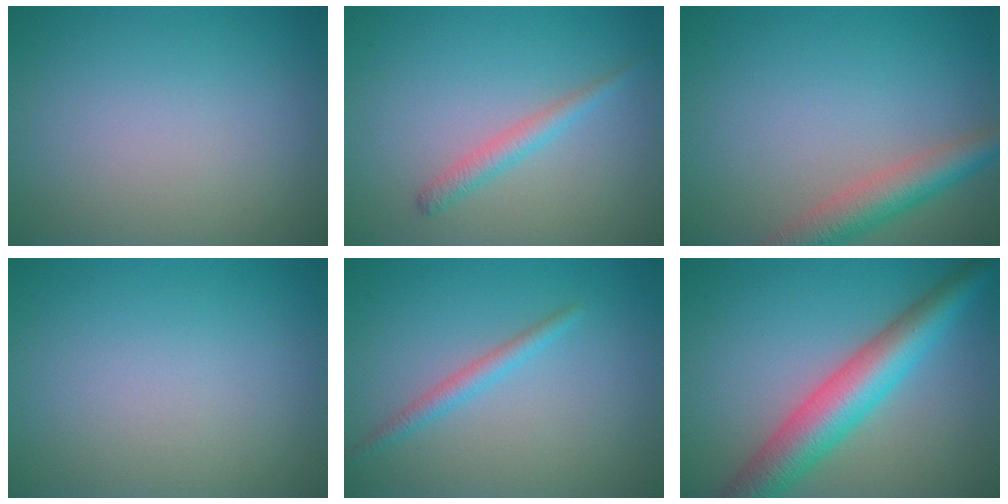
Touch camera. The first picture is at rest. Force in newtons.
{"total": 1.7, "press": 1.7, "slide": 0.1}
{"total": 4.5, "press": 4.4, "slide": 0.3}
{"total": 0.0}
{"total": 1.7, "press": 1.7, "slide": 0.1}
{"total": 7.1, "press": 7.1, "slide": 0.1}